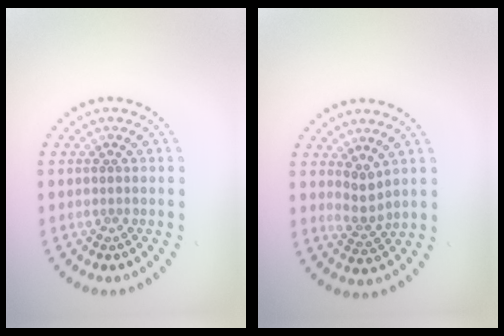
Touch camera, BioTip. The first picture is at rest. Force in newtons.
{"total": 2.2, "press": 1.6, "slide": 1.5}